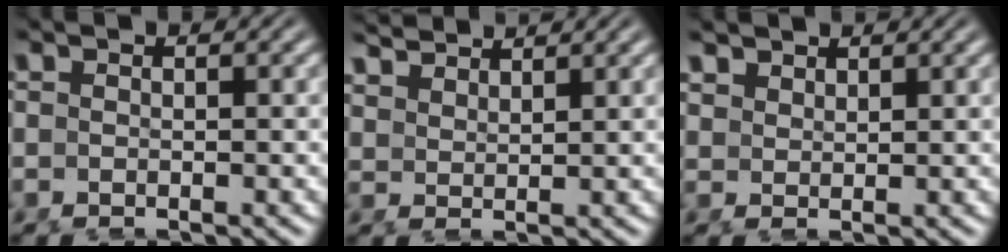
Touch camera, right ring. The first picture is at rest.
{"total": 3.1, "force": [3.1, -0.1, 0.4], "torque": [0.001, -0.001, 0.065]}
{"total": 2.2, "force": [2.1, 0.0, 0.3], "torque": [0.002, 0.000, 0.051]}